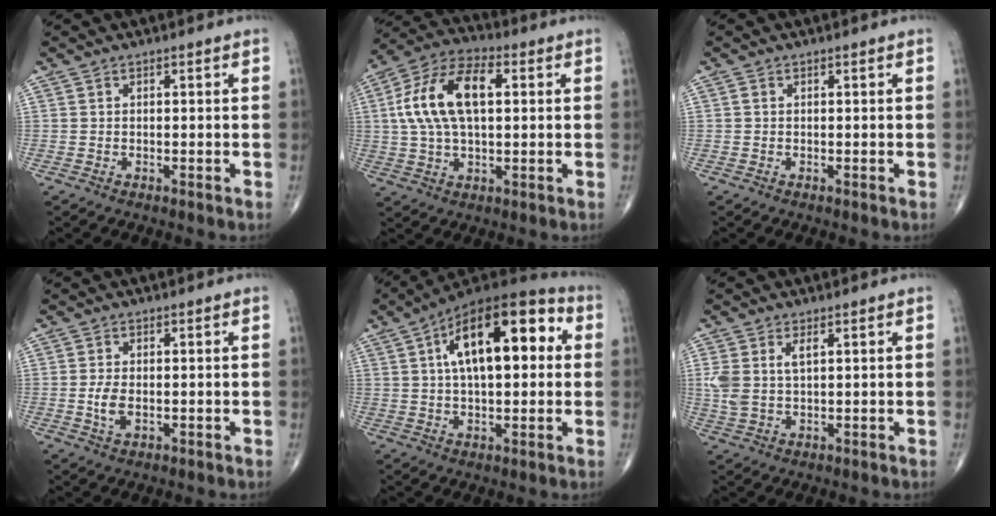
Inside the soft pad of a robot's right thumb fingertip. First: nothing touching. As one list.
[{"total": 15.8, "force": [2.7, 8.1, 13.2], "torque": [-0.259, 0.025, 0.046]}, {"total": 0.0}, {"total": 3.5, "force": [-0.4, 1.8, 2.9], "torque": [-0.063, -0.005, -0.007]}, {"total": 19.6, "force": [4.1, 9.3, 16.8], "torque": [-0.240, 0.029, 0.052]}, {"total": 5.5, "force": [1.5, 2.8, 4.5], "torque": [-0.111, 0.006, 0.037]}]